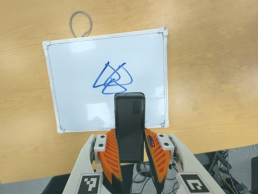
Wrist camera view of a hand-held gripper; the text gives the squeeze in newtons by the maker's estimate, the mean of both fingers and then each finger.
{"total": 5.8, "left": 4.2, "right": 7.3}